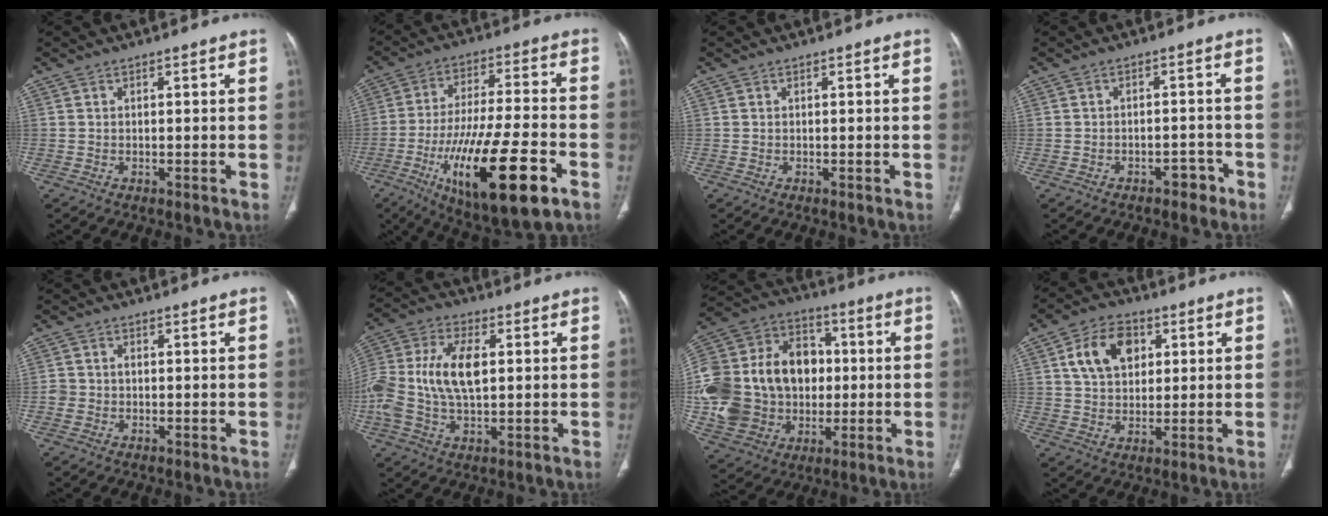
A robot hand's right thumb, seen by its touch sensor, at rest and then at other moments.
{"total": 22.6, "force": [-9.2, 6.3, 19.6], "torque": [-0.358, 0.013, -0.144]}
{"total": 0.0}
{"total": 3.2, "force": [-2.2, 1.8, 1.4], "torque": [-0.008, 0.021, -0.025]}
{"total": 2.1, "force": [-0.4, 1.8, 1.0], "torque": [-0.015, 0.008, -0.005]}
{"total": 15.6, "force": [1.1, 8.5, 13.0], "torque": [-0.290, 0.013, 0.019]}
{"total": 27.6, "force": [-0.4, 21.6, 17.3], "torque": [-0.344, 0.040, 0.014]}
{"total": 10.8, "force": [3.6, 7.4, 7.0], "torque": [-0.101, -0.002, 0.061]}